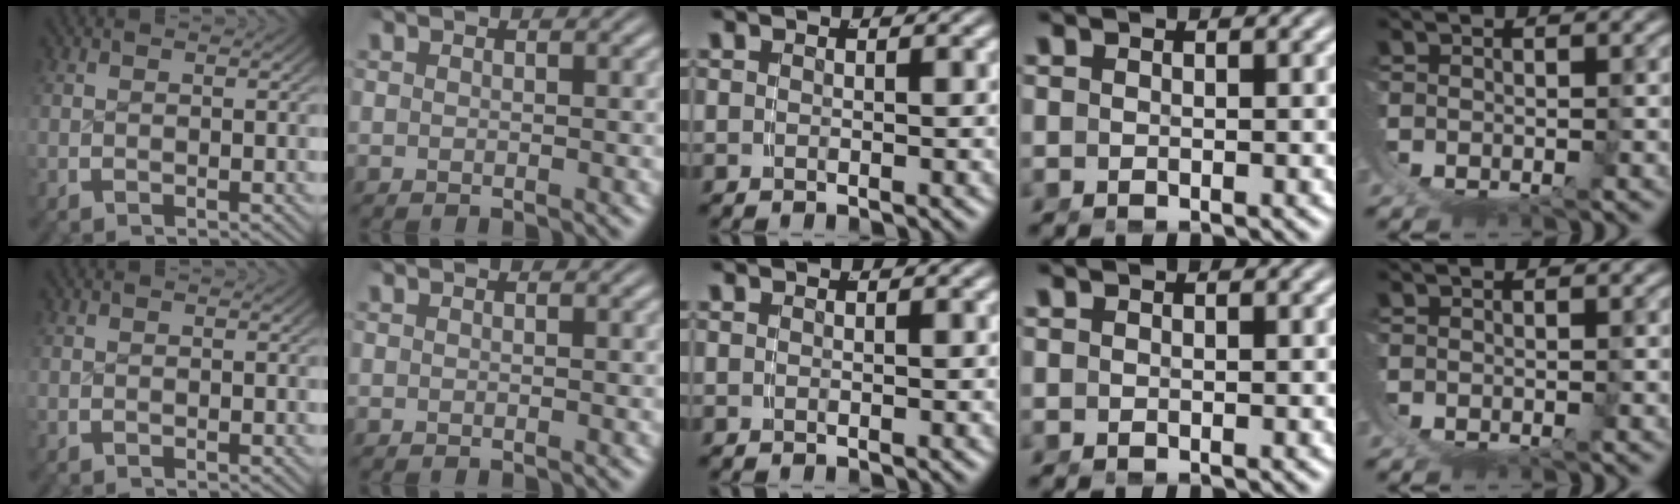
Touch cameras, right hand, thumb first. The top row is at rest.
{}